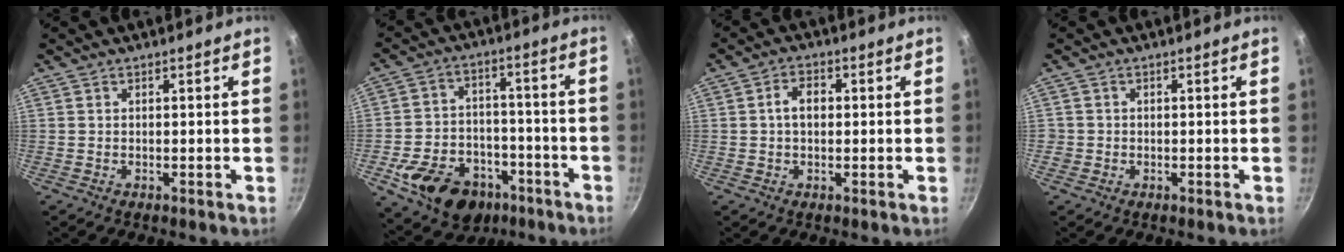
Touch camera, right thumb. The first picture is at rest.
{"total": 16.9, "force": [-8.5, 11.9, 8.6], "torque": [-0.121, 0.055, -0.122]}
{"total": 5.7, "force": [0.3, 3.9, 4.1], "torque": [-0.052, 0.017, -0.001]}
{"total": 1.2, "force": [-0.4, 1.2, 0.2], "torque": [-0.002, 0.001, -0.006]}